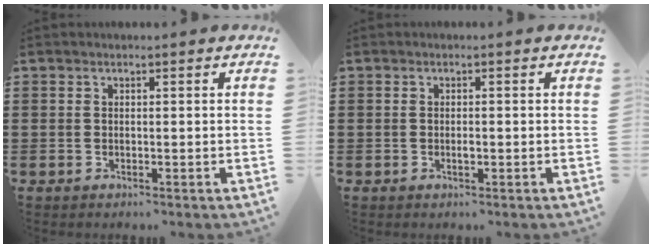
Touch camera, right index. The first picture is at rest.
{"total": 1.0, "force": [-0.1, 0.3, 0.9], "torque": [-0.018, -0.004, -0.001]}